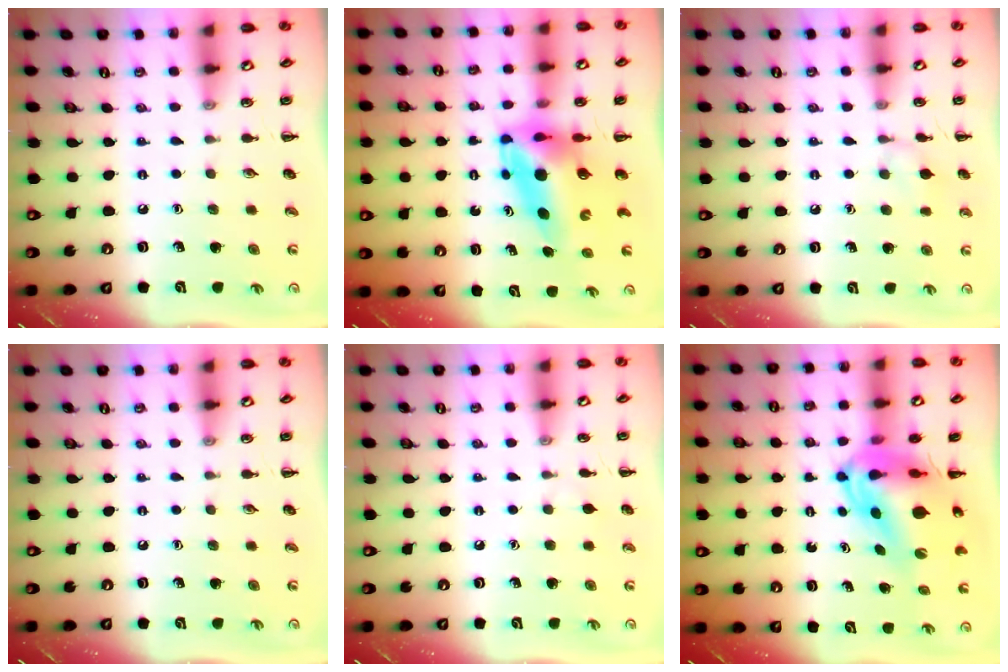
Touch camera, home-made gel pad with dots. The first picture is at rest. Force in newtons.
{"total": 8.9, "press": 8.5, "slide": 2.5}
{"total": 6.6, "press": 6.2, "slide": 2.2}
{"total": 0.0}
{"total": 3.4, "press": 3.1, "slide": 1.3}
{"total": 10.0, "press": 9.5, "slide": 3.2}